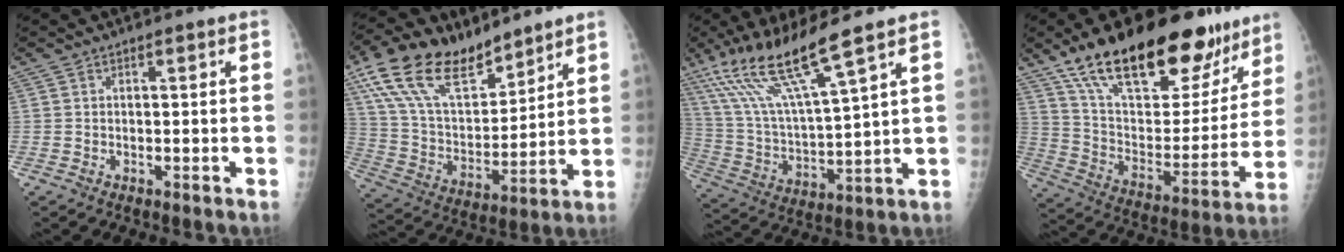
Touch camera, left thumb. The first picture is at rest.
{"total": 20.1, "force": [13.8, 9.3, 11.4], "torque": [-0.186, -0.044, 0.263]}
{"total": 16.3, "force": [10.8, 1.2, 12.2], "torque": [-0.238, -0.051, 0.216]}
{"total": 29.9, "force": [20.5, 12.5, 17.9], "torque": [-0.239, -0.057, 0.330]}